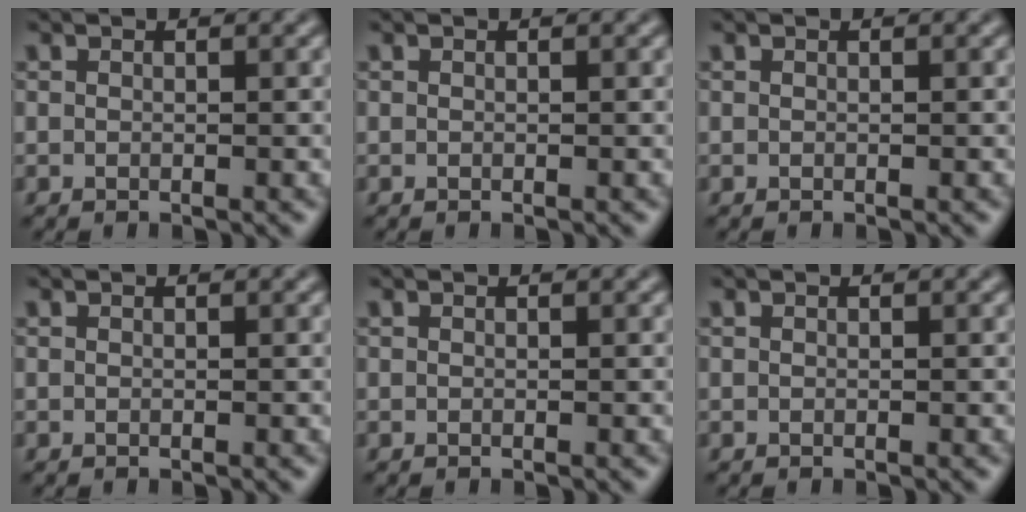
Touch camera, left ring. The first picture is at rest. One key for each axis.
{"total": 0.0}
{"total": 0.0}
{"total": 0.0}
{"total": 0.0}
{"total": 0.0}